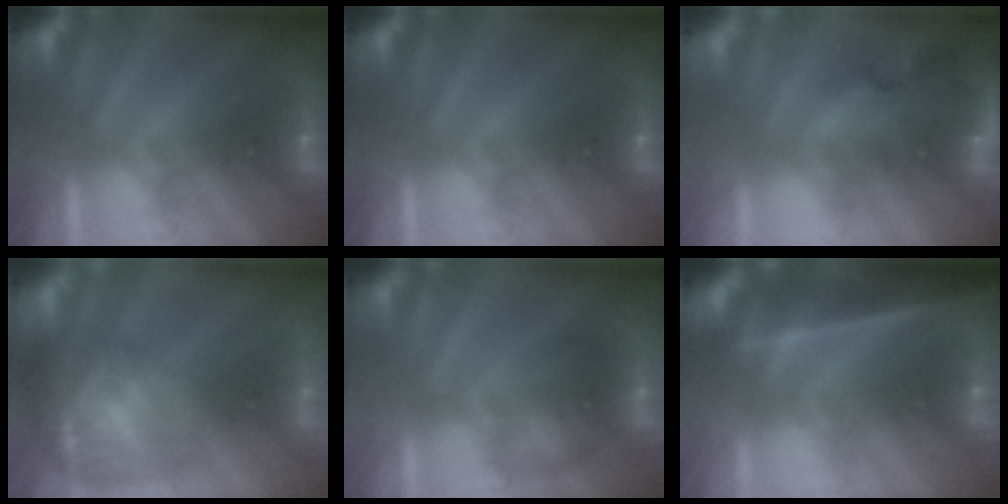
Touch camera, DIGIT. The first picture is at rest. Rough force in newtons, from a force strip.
{"total": 0.0}
{"total": 9.3}
{"total": 7.2}
{"total": 2.0}
{"total": 8.8}